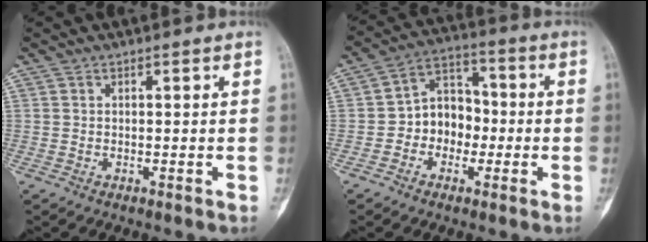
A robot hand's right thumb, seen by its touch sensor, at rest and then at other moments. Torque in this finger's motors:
{"motor_torque": [-0.26, 0.22, 0.46, -0.54, 0.05]}